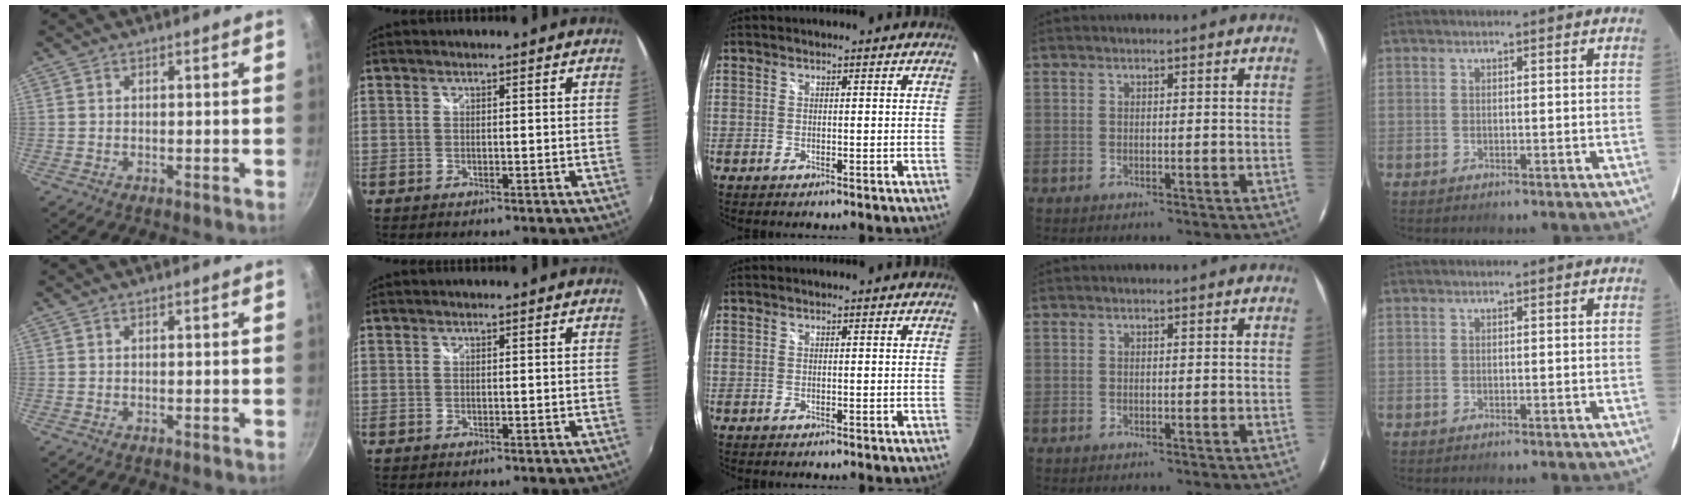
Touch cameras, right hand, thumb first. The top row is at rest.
{}